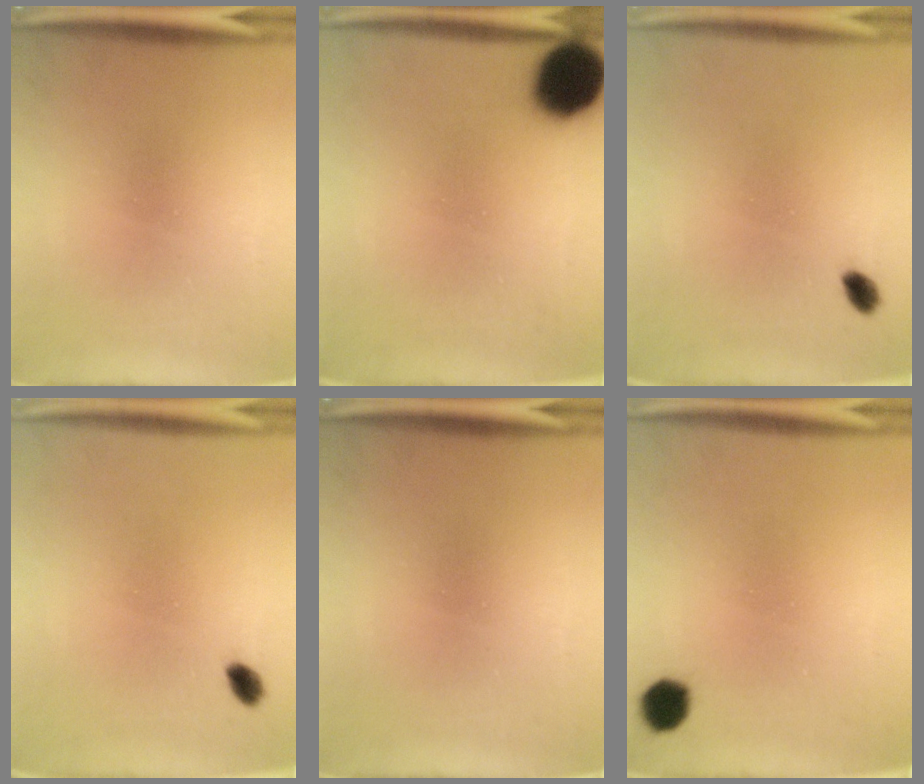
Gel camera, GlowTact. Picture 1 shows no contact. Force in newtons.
{"total": 13.4}
{"total": 1.9}
{"total": 1.9}
{"total": 0.0}
{"total": 3.2}